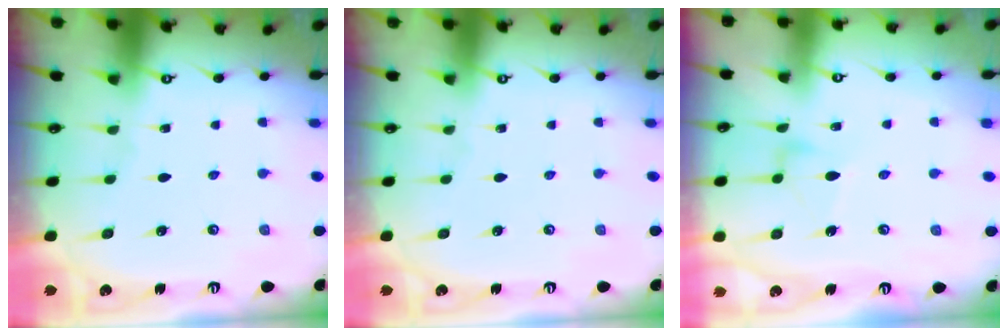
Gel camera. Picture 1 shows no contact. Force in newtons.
{"total": 0.0}
{"total": 6.3, "press": 6.3, "slide": 0.5}